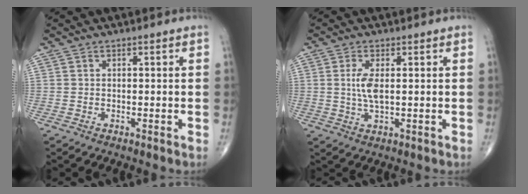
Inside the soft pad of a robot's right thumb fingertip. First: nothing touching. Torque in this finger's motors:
{"motor_torque": [-0.38, -0.14, 0.39, 0.16, 0.02]}